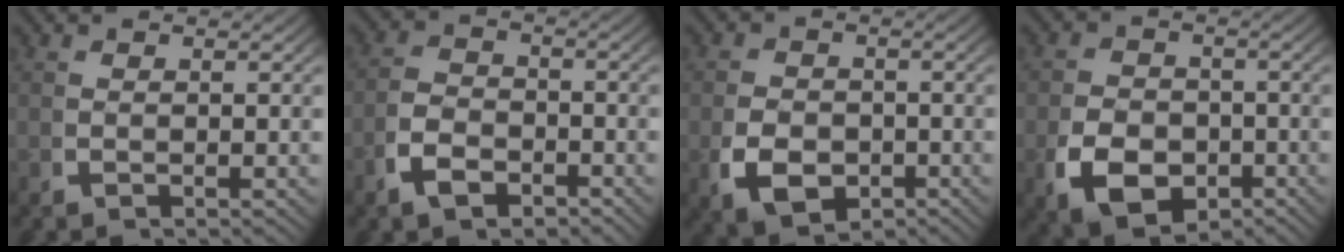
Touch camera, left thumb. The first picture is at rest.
{"total": 3.4, "force": [-1.9, 2.2, 1.9], "torque": [-0.037, -0.013, -0.031]}
{"total": 5.5, "force": [-1.8, 3.9, 3.3], "torque": [-0.066, -0.023, -0.020]}
{"total": 6.7, "force": [-2.3, 4.9, 3.9], "torque": [-0.074, -0.027, -0.028]}